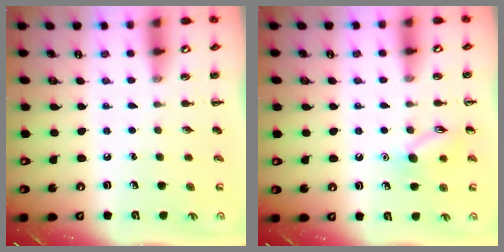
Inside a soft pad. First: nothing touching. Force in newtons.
{"total": 9.6, "press": 9.5, "slide": 0.6}